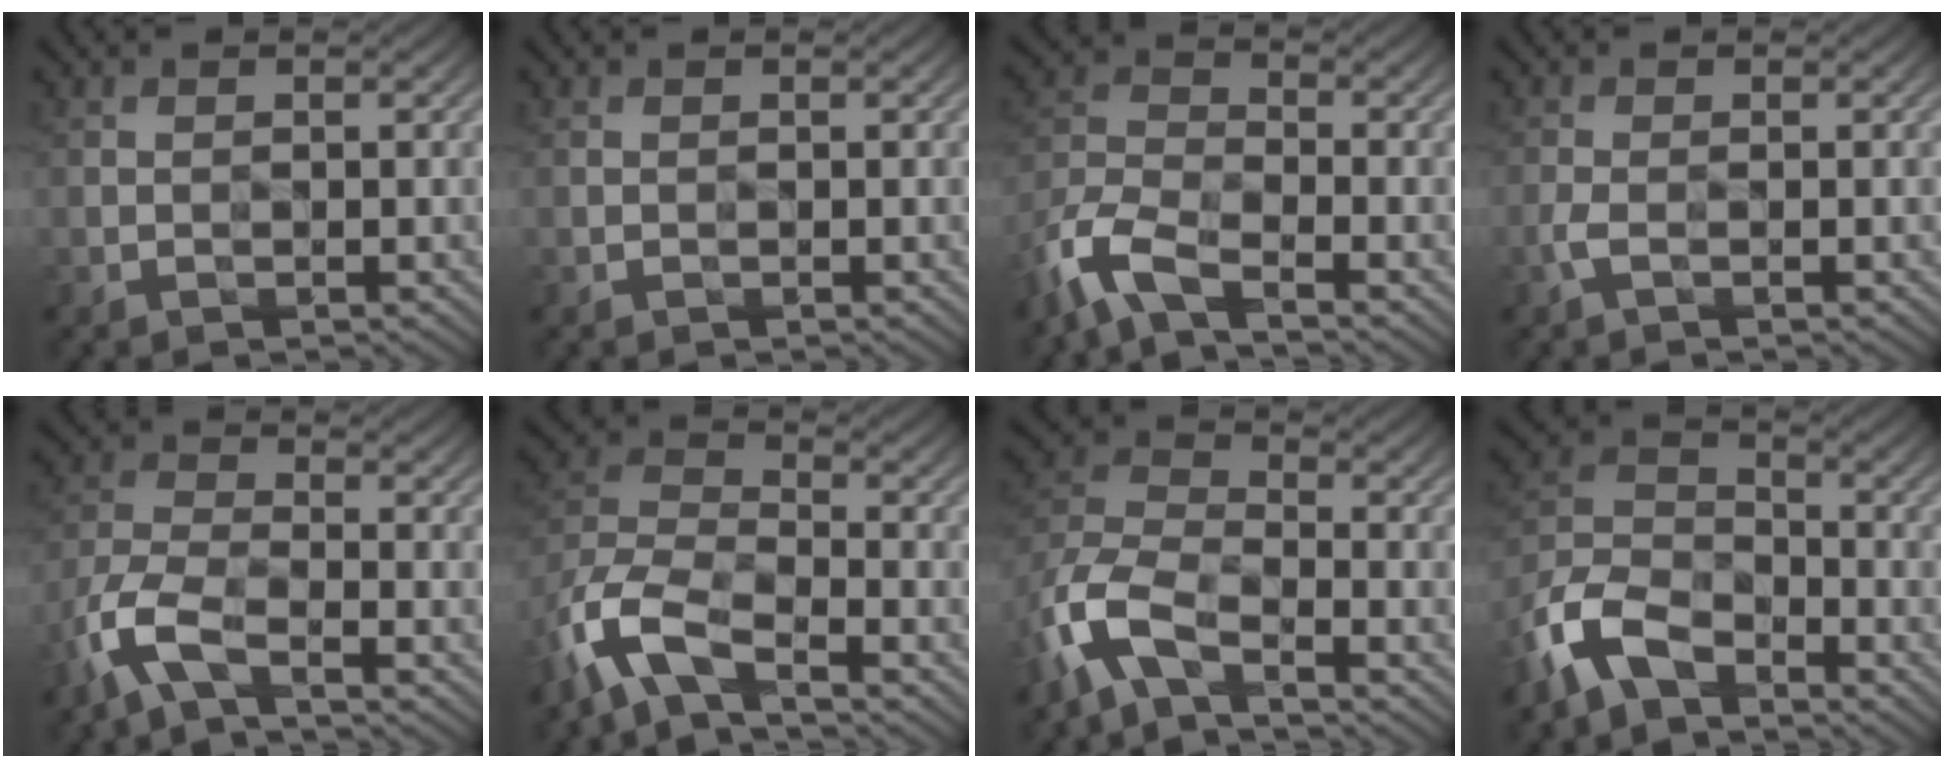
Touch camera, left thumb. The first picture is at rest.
{"total": 0.0}
{"total": 8.2, "force": [-5.6, 2.7, 5.3], "torque": [-0.128, -0.005, -0.133]}
{"total": 1.4, "force": [-0.7, 0.3, 1.2], "torque": [-0.037, 0.003, -0.015]}
{"total": 6.5, "force": [-4.1, 2.1, 4.6], "torque": [-0.118, -0.004, -0.101]}
{"total": 9.5, "force": [-6.4, 3.2, 6.3], "torque": [-0.143, -0.004, -0.147]}
{"total": 8.7, "force": [-5.5, 3.4, 5.9], "torque": [-0.141, 0.000, -0.128]}
{"total": 9.3, "force": [-6.3, 4.6, 5.1], "torque": [-0.124, -0.005, -0.146]}